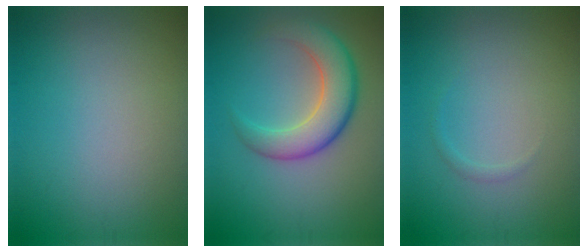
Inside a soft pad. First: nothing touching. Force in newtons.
{"total": 6.0, "press": 6.0, "slide": 0.3}
{"total": 0.6, "press": 0.6, "slide": 0.1}